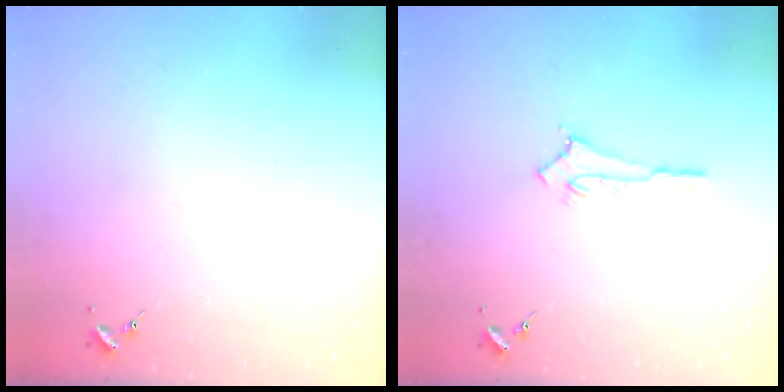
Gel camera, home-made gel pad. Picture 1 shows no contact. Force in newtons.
{"total": 2.9, "press": 2.8, "slide": 0.4}